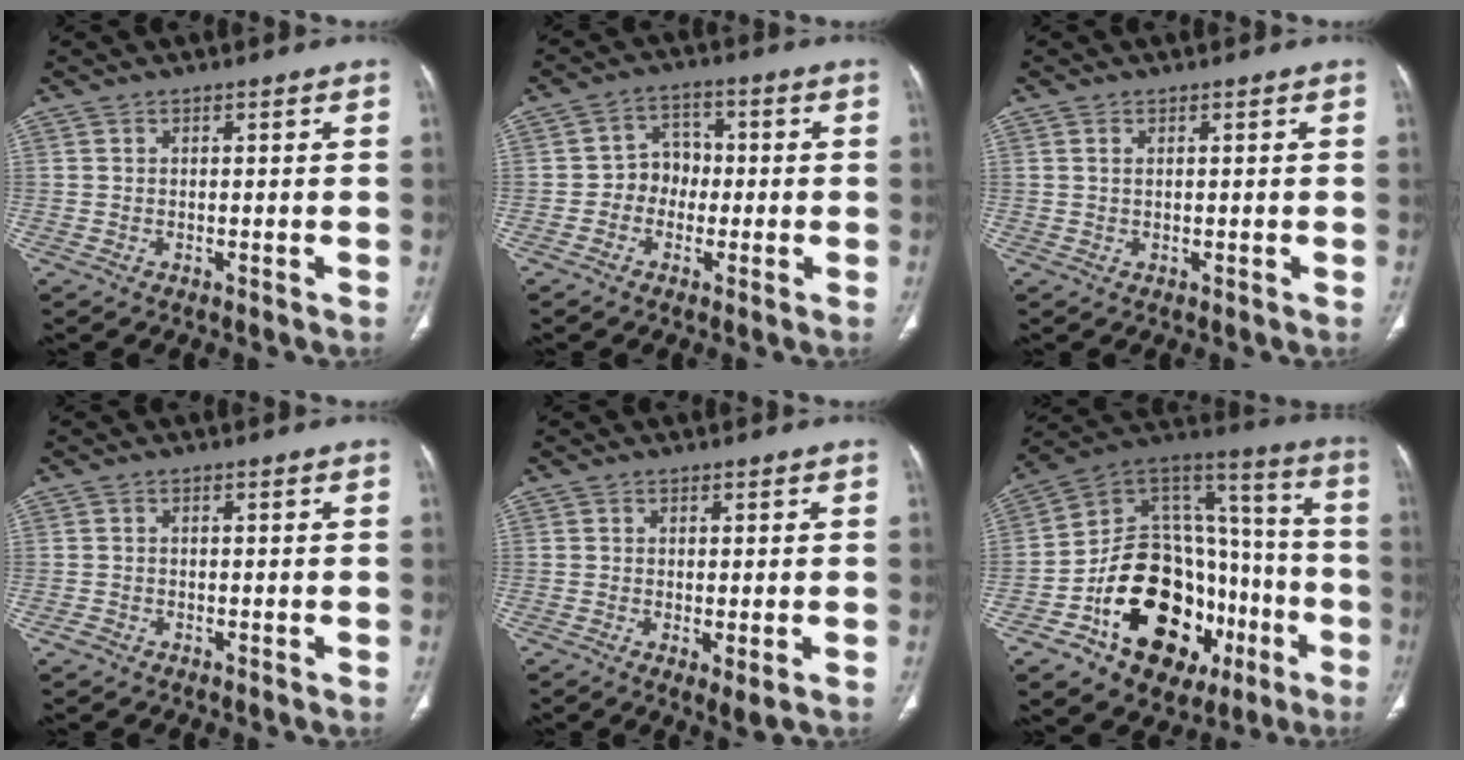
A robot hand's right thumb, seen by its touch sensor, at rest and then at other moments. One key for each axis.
{"total": 5.6, "fx": -1.1, "fy": 4.9, "fz": 2.5, "tx": -0.007, "ty": 0.023, "tz": -0.031}
{"total": 0.8, "fx": 0.3, "fy": 0.4, "fz": 0.6, "tx": -0.016, "ty": 0.004, "tz": 0.007}
{"total": 1.2, "fx": -0.8, "fy": 0.8, "fz": 0.3, "tx": -0.007, "ty": 0.002, "tz": -0.017}
{"total": 3.2, "fx": -0.9, "fy": 0.9, "fz": 2.9, "tx": -0.056, "ty": -0.012, "tz": -0.014}
{"total": 32.6, "fx": -12.0, "fy": 20.7, "fz": 22.2, "tx": -0.313, "ty": 0.083, "tz": -0.176}